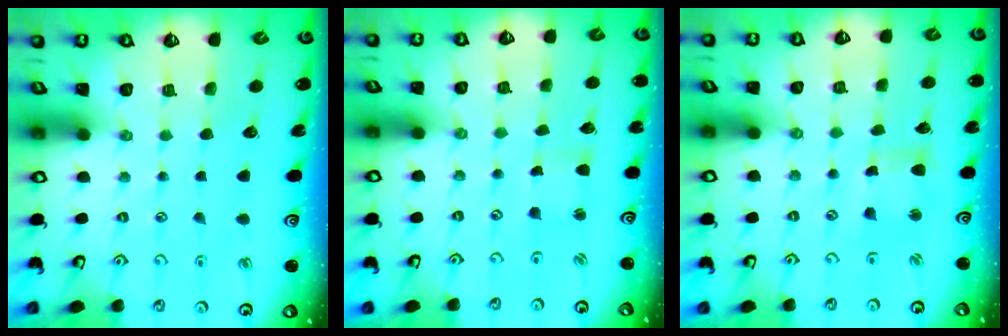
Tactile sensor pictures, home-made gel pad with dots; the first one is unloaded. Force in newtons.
{"total": 1.2, "press": 1.2, "slide": 0.2}
{"total": 3.6, "press": 3.6, "slide": 0.3}